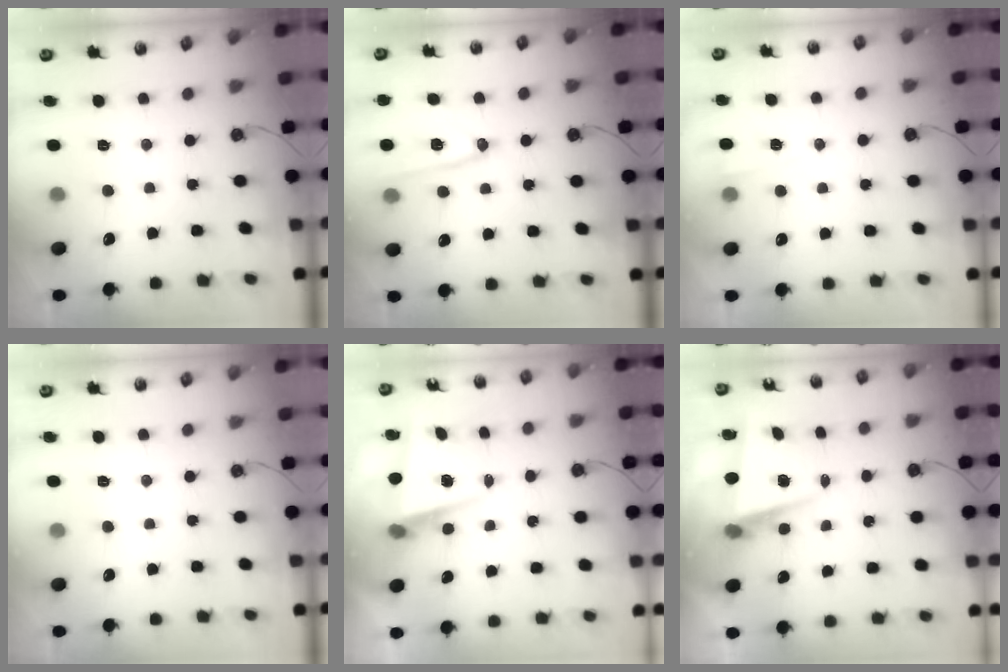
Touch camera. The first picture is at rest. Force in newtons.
{"total": 12.3, "press": 12.0, "slide": 2.9}
{"total": 2.6, "press": 2.1, "slide": 1.5}
{"total": 0.0}
{"total": 5.2, "press": 5.0, "slide": 1.1}
{"total": 5.2, "press": 5.1, "slide": 1.3}